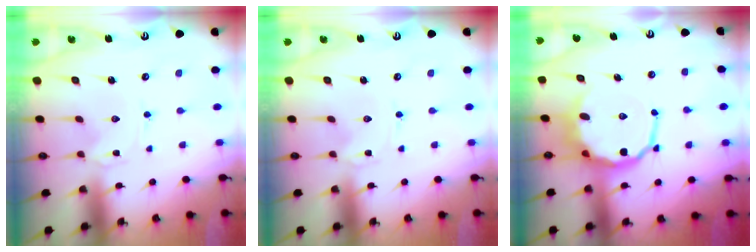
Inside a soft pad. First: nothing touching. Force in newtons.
{"total": 0.0}
{"total": 9.2, "press": 8.7, "slide": 3.1}